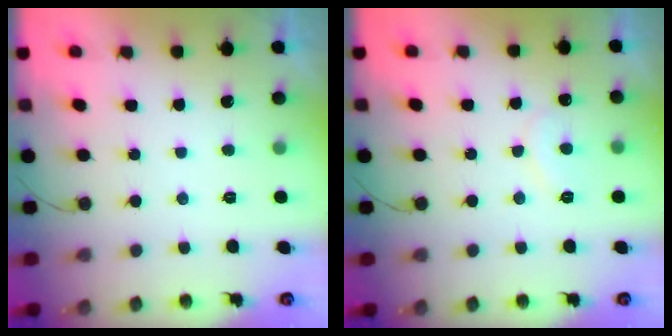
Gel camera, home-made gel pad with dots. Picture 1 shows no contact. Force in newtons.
{"total": 6.0, "press": 6.0, "slide": 0.4}